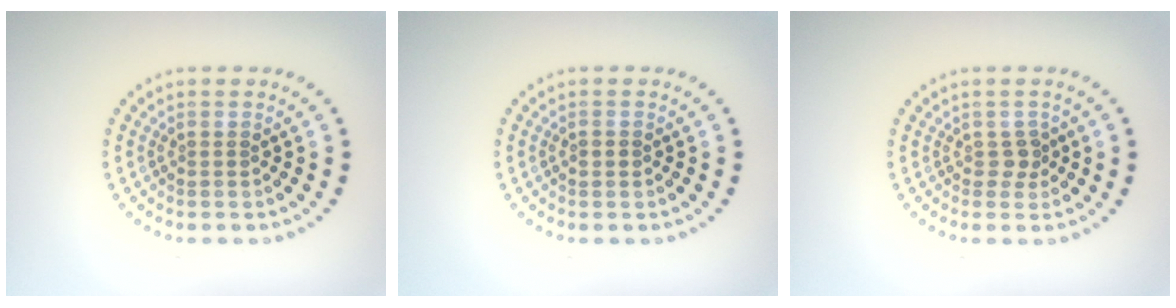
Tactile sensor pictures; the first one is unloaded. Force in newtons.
{"total": 1.0, "press": 1.0, "slide": 0.1}
{"total": 1.3, "press": 1.0, "slide": 0.8}